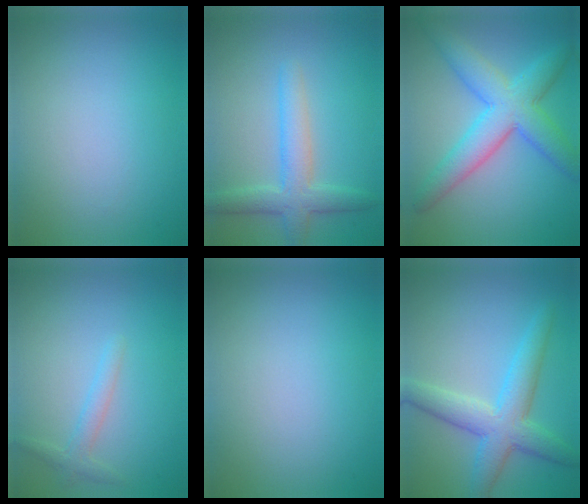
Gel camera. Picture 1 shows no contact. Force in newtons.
{"total": 3.8, "press": 3.8, "slide": 0.1}
{"total": 6.9, "press": 6.9, "slide": 0.2}
{"total": 1.5, "press": 1.5, "slide": 0.1}
{"total": 0.0}
{"total": 5.3, "press": 5.3, "slide": 0.2}